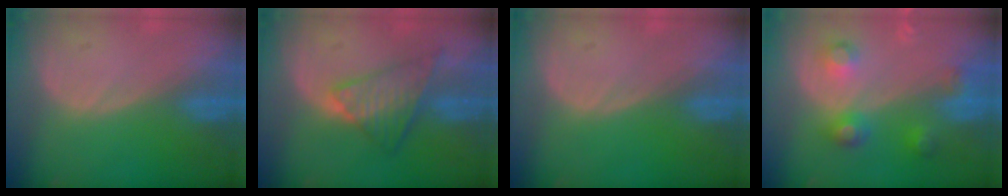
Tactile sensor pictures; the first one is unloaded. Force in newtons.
{"total": 7.0, "press": 6.6, "slide": 2.5}
{"total": 0.0}
{"total": 5.6, "press": 5.6, "slide": 0.3}